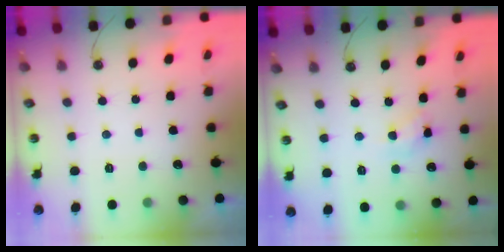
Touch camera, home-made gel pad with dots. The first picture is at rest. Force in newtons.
{"total": 6.7, "press": 6.6, "slide": 0.5}